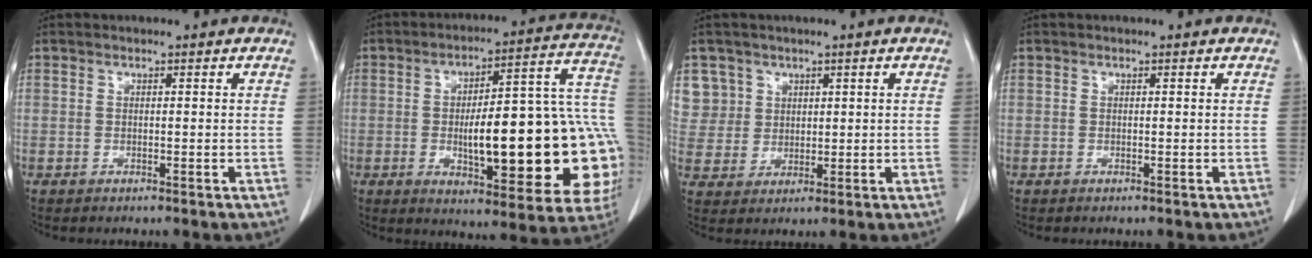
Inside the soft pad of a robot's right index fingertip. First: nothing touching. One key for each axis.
{"total": 26.3, "fx": -4.0, "fy": 6.8, "fz": 25.1, "tx": -0.260, "ty": 0.031, "tz": -0.039}
{"total": 6.5, "fx": 3.2, "fy": 5.7, "fz": -0.3, "tx": 0.014, "ty": 0.013, "tz": 0.072}
{"total": 0.0}